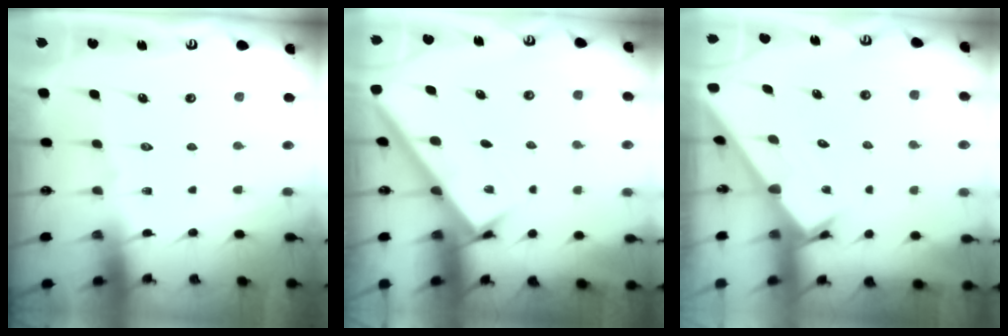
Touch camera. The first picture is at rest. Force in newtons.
{"total": 2.2, "press": 2.2, "slide": 0.2}
{"total": 1.6, "press": 1.6, "slide": 0.1}